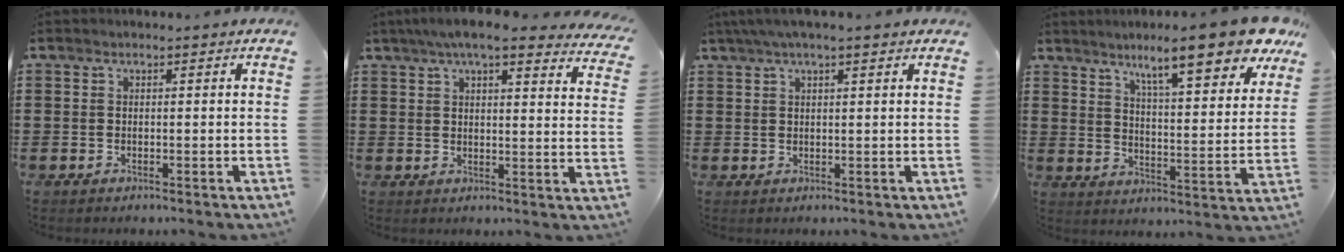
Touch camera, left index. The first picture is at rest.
{"total": 6.5, "force": [5.5, 0.6, 3.4], "torque": [-0.076, -0.012, 0.095]}
{"total": 2.9, "force": [1.9, 0.1, 2.2], "torque": [-0.045, 0.006, 0.033]}
{"total": 12.1, "force": [9.4, 1.0, 7.6], "torque": [-0.133, -0.045, 0.152]}